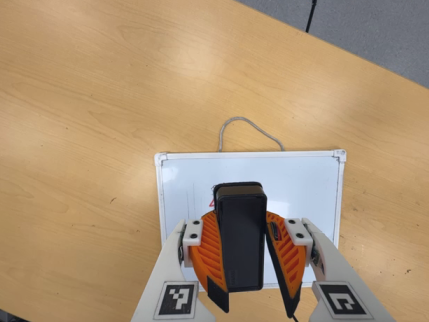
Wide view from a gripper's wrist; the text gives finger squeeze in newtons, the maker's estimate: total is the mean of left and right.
{"total": 9.4, "left": 9.5, "right": 9.4}